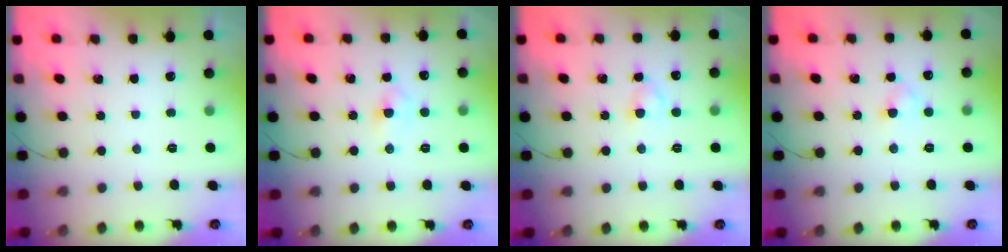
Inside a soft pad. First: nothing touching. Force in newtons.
{"total": 2.4, "press": 2.1, "slide": 1.0}
{"total": 2.6, "press": 2.5, "slide": 0.9}
{"total": 2.6, "press": 2.4, "slide": 1.1}